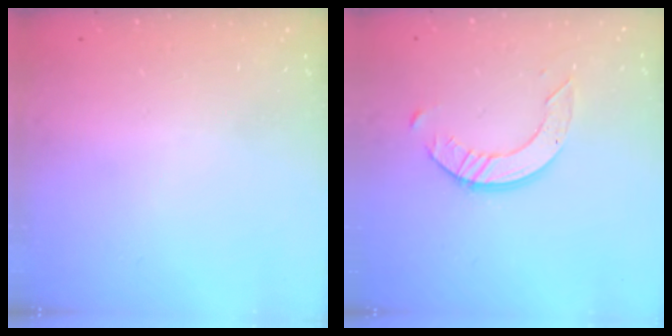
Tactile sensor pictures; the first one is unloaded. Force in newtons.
{"total": 6.5, "press": 6.5, "slide": 0.6}